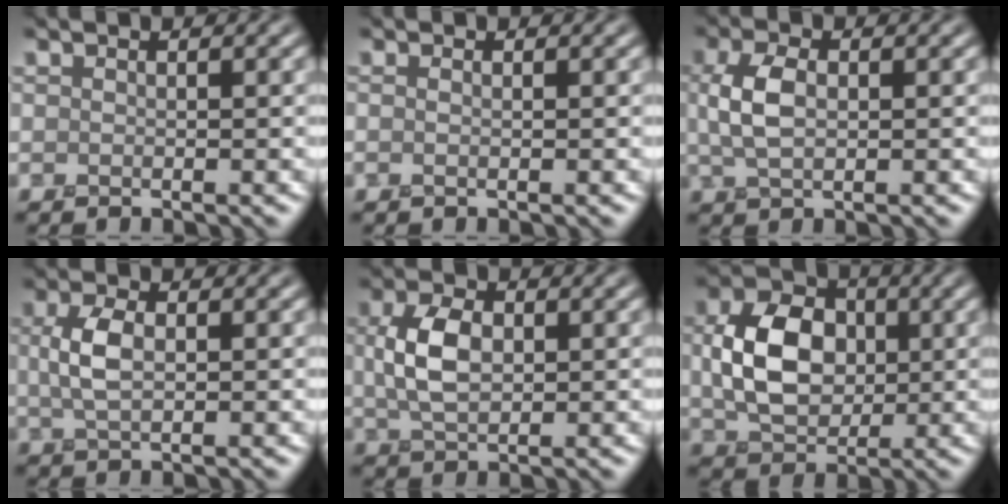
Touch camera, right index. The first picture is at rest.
{"total": 0.0}
{"total": 3.6, "force": [0.3, 2.1, 3.0], "torque": [-0.074, 0.003, 0.005]}
{"total": 3.1, "force": [0.3, 1.7, 2.6], "torque": [-0.066, 0.001, 0.005]}
{"total": 4.4, "force": [0.4, 2.8, 3.4], "torque": [-0.082, 0.002, 0.006]}
{"total": 7.0, "force": [0.2, 5.1, 4.8], "torque": [-0.103, 0.002, 0.003]}